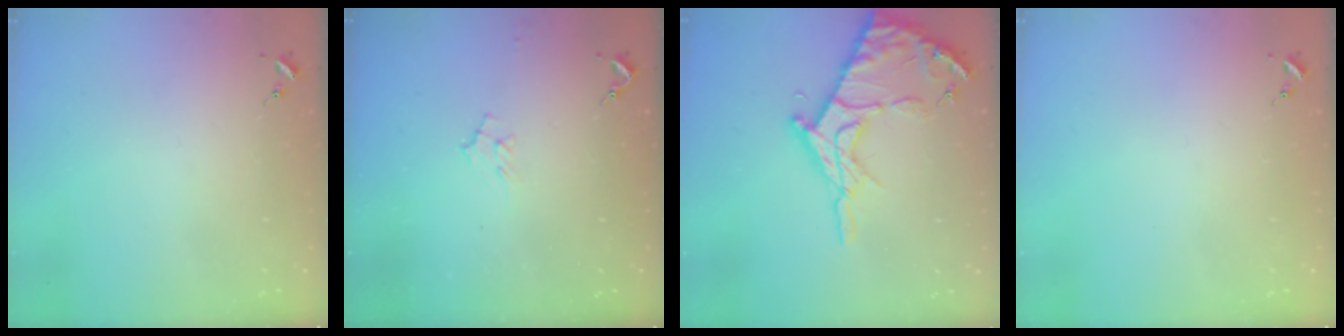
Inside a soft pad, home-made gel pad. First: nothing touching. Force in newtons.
{"total": 6.2, "press": 6.1, "slide": 0.9}
{"total": 16.8, "press": 16.8, "slide": 1.3}
{"total": 0.0}